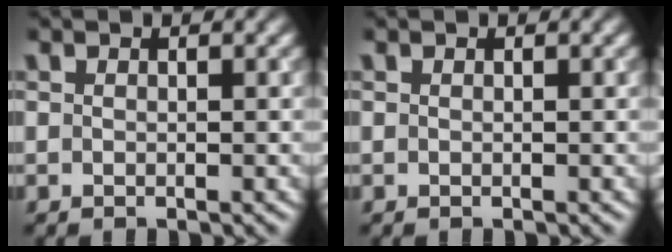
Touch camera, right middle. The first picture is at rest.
{"total": 0.0}